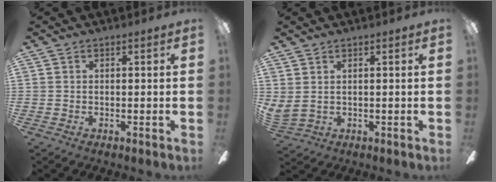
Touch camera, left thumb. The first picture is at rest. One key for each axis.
{"total": 2.3, "fx": 1.8, "fy": 1.1, "fz": 1.0, "tx": -0.023, "ty": -0.004, "tz": 0.034}